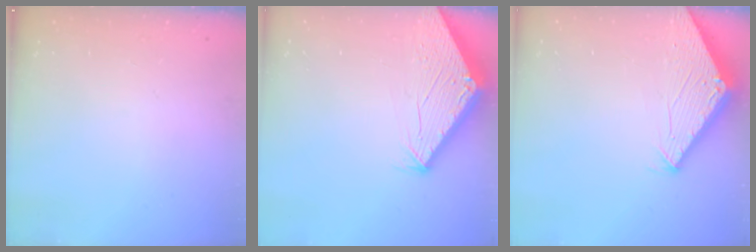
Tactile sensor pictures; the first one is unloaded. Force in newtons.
{"total": 2.9, "press": 2.9, "slide": 0.1}
{"total": 2.9, "press": 2.9, "slide": 0.2}